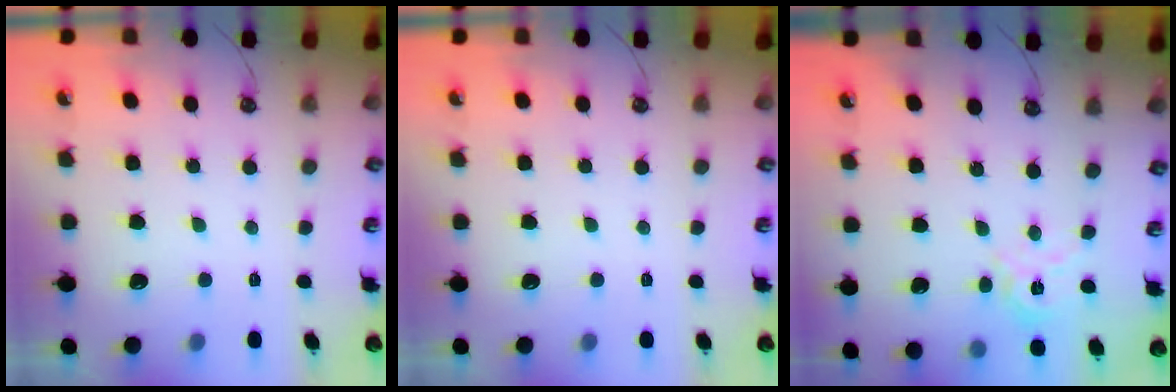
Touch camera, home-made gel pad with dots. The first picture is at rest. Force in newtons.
{"total": 0.0}
{"total": 9.9, "press": 9.9, "slide": 0.8}